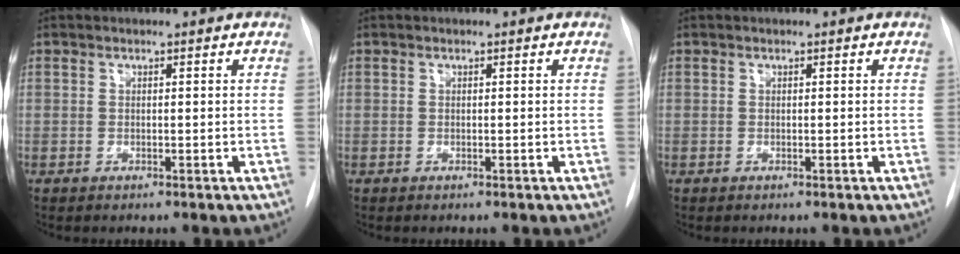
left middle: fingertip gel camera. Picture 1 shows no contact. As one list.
[{"total": 0.0}, {"total": 0.0}]